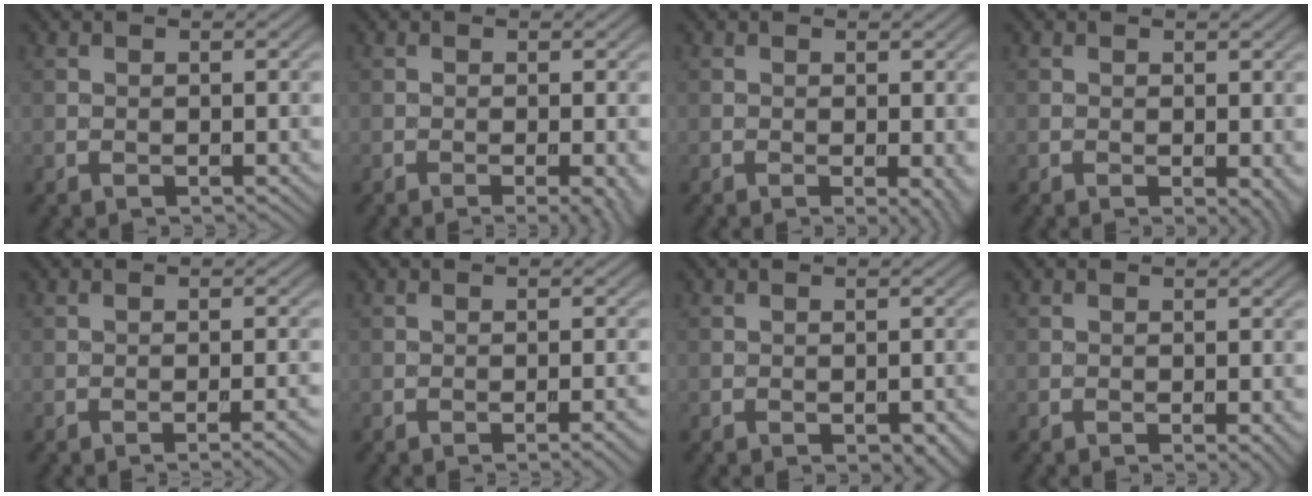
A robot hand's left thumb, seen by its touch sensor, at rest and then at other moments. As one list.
[{"total": 2.8, "force": [-1.0, 0.4, 2.6], "torque": [-0.037, -0.001, -0.016]}, {"total": 2.3, "force": [-0.5, 0.4, 2.2], "torque": [-0.030, -0.007, -0.008]}, {"total": 2.0, "force": [-0.4, 0.7, 1.9], "torque": [-0.022, -0.008, -0.005]}, {"total": 3.1, "force": [-1.6, 0.5, 2.6], "torque": [-0.032, 0.009, -0.029]}, {"total": 2.5, "force": [-1.2, 0.5, 2.1], "torque": [-0.024, 0.006, -0.022]}, {"total": 2.8, "force": [-1.6, 1.2, 2.0], "torque": [-0.023, -0.002, -0.014]}, {"total": 1.1, "force": [-0.4, 0.1, 1.1], "torque": [-0.016, -0.004, -0.007]}]